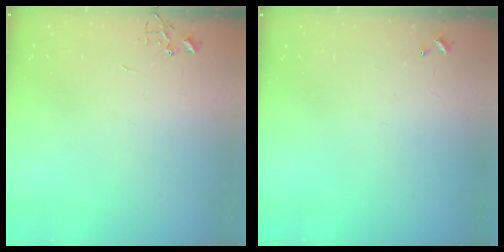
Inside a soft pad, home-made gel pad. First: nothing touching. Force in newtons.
{"total": 0.0}